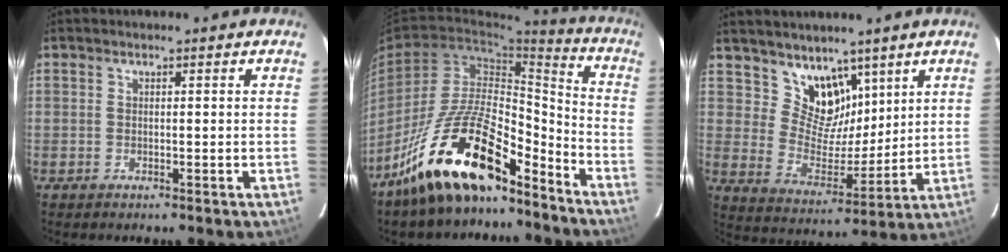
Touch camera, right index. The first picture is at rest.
{"total": 19.1, "force": [-14.4, 6.0, 11.1], "torque": [-0.204, 0.011, -0.250]}
{"total": 10.2, "force": [7.0, 6.5, 3.5], "torque": [-0.055, -0.008, 0.138]}